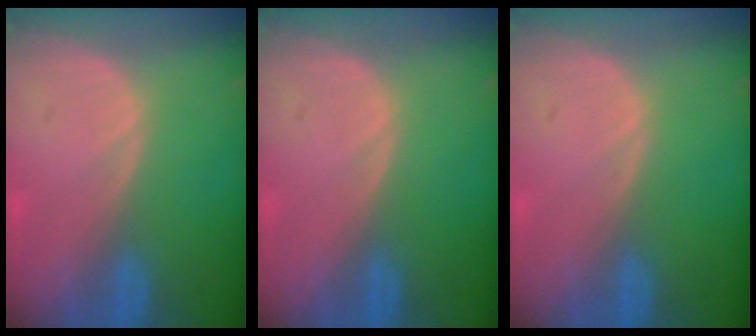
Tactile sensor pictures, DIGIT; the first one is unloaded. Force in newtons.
{"total": 0.0}
{"total": 0.0}